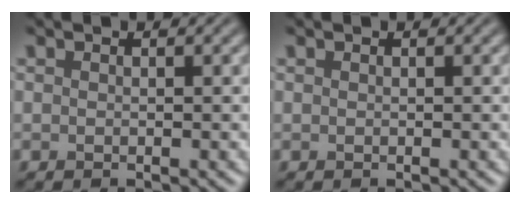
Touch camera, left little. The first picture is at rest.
{"total": 0.0}